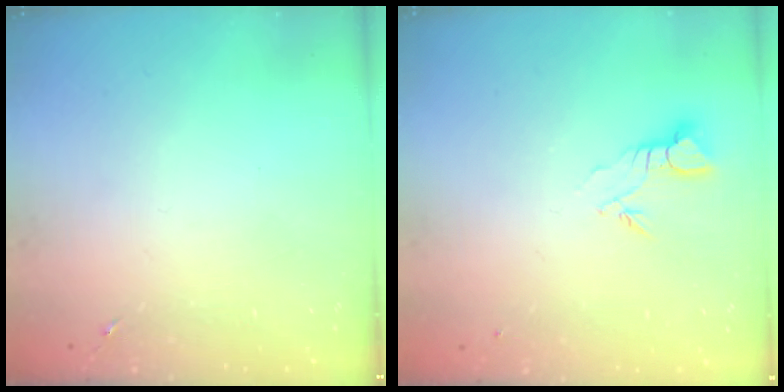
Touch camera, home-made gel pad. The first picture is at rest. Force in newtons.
{"total": 3.7, "press": 3.6, "slide": 0.3}